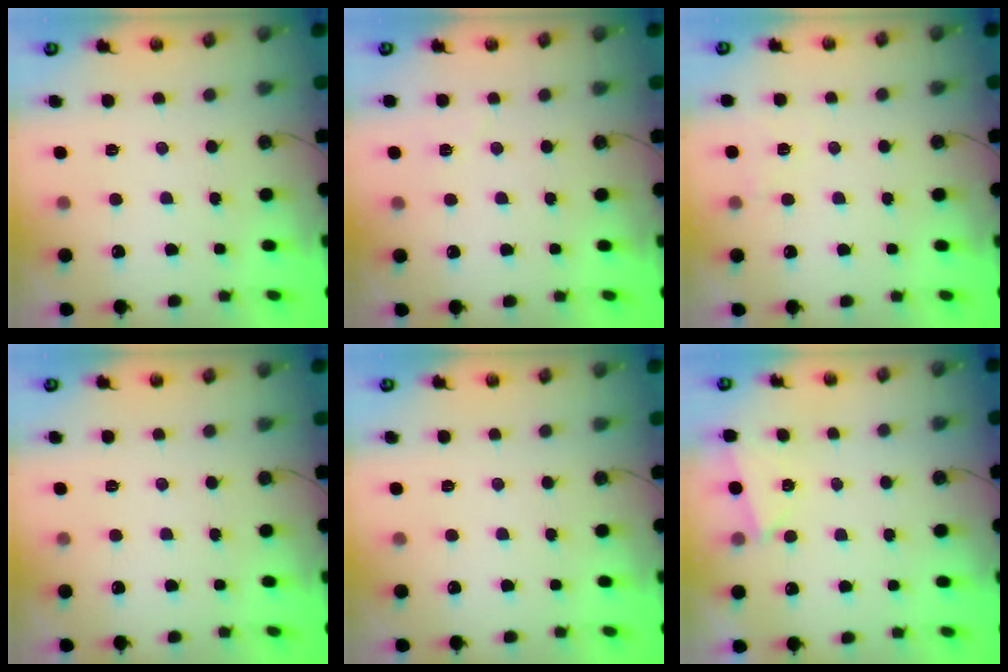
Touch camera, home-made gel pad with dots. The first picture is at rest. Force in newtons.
{"total": 3.5, "press": 3.1, "slide": 1.8}
{"total": 4.8, "press": 4.7, "slide": 0.6}
{"total": 0.0}
{"total": 0.0}
{"total": 2.8, "press": 1.9, "slide": 2.0}